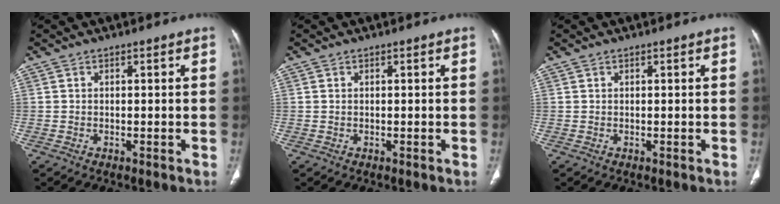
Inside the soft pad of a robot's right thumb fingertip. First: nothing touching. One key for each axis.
{"total": 0.0}
{"total": 0.0}